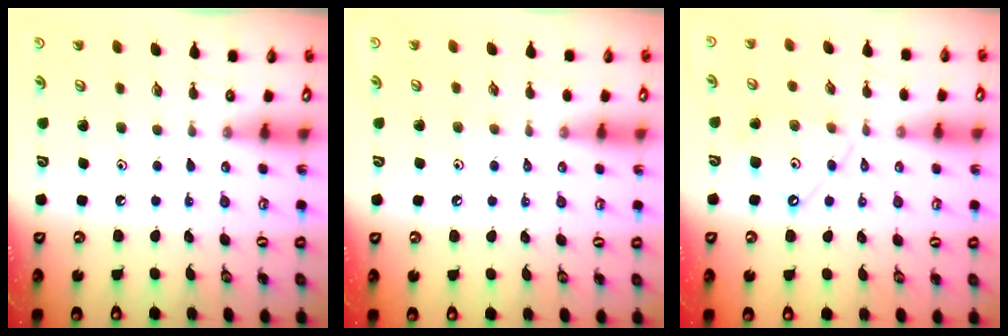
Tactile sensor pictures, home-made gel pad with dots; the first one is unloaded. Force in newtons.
{"total": 2.4, "press": 2.3, "slide": 0.5}
{"total": 8.9, "press": 8.9, "slide": 0.8}